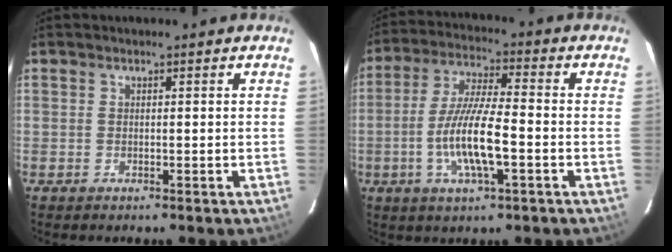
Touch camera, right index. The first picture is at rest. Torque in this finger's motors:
{"motor_torque": [1.32, -0.82, 0.89, 0.21]}